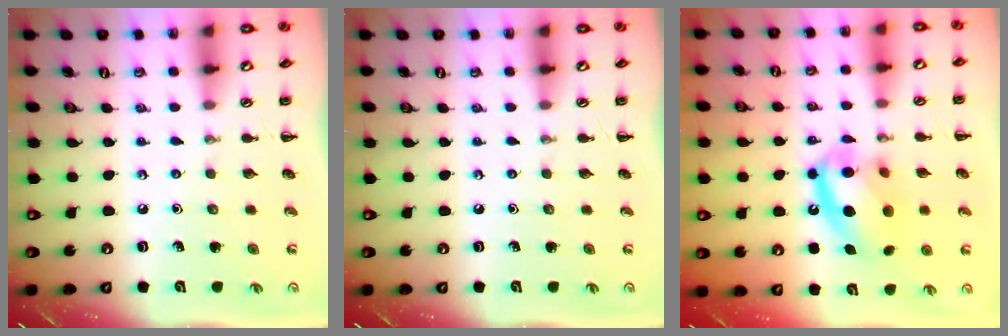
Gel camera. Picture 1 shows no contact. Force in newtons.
{"total": 0.0}
{"total": 16.3, "press": 16.1, "slide": 2.6}